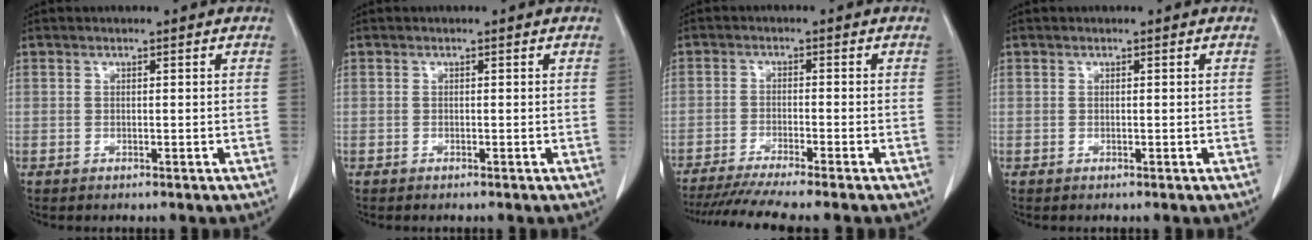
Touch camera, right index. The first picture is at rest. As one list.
[{"total": 0.0}, {"total": 10.5, "force": [-9.1, -1.1, 5.1], "torque": [-0.064, -0.026, -0.145]}, {"total": 0.0}]